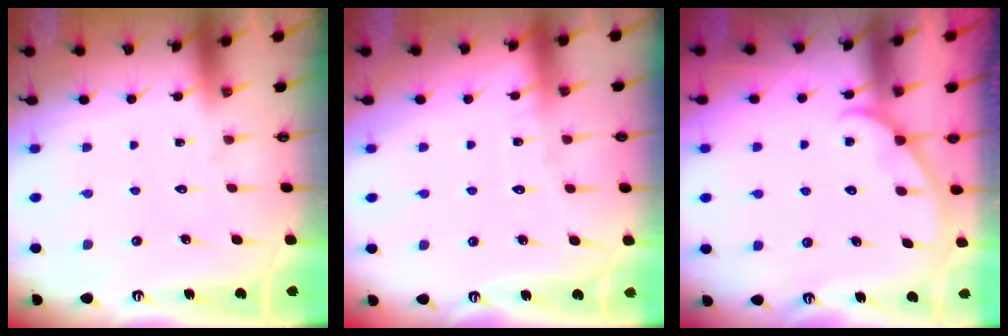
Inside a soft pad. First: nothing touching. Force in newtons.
{"total": 2.8, "press": 2.8, "slide": 0.2}
{"total": 4.2, "press": 4.2, "slide": 0.3}